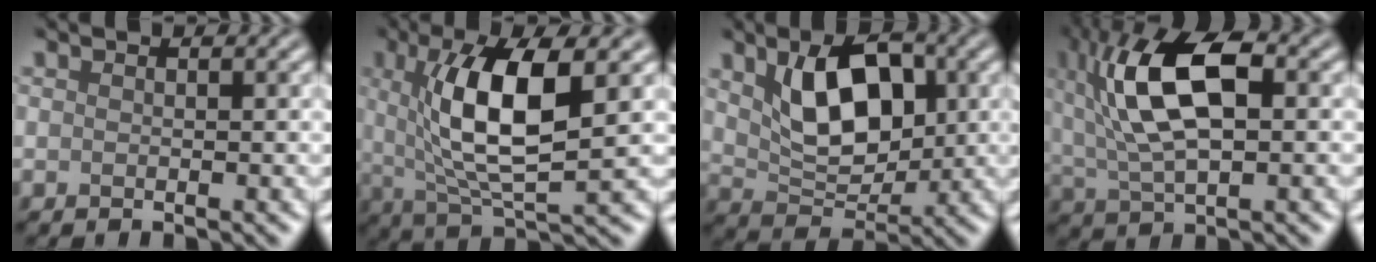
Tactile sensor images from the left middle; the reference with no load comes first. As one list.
[{"total": 9.2, "force": [1.7, 2.9, 8.6], "torque": [-0.153, -0.006, 0.034]}, {"total": 7.6, "force": [1.8, 4.5, 5.8], "torque": [-0.102, -0.002, 0.034]}, {"total": 10.7, "force": [2.2, 4.9, 9.2], "torque": [-0.179, 0.017, 0.031]}]